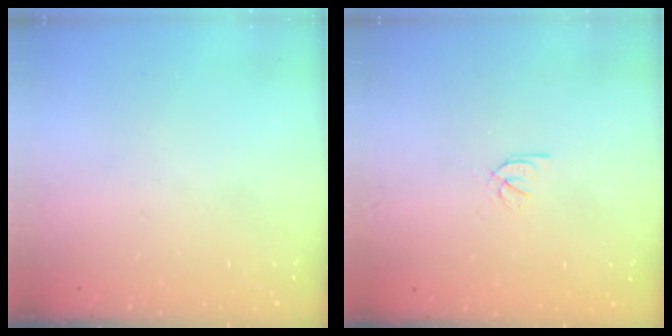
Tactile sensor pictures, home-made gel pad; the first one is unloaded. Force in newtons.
{"total": 2.1, "press": 2.1, "slide": 0.1}